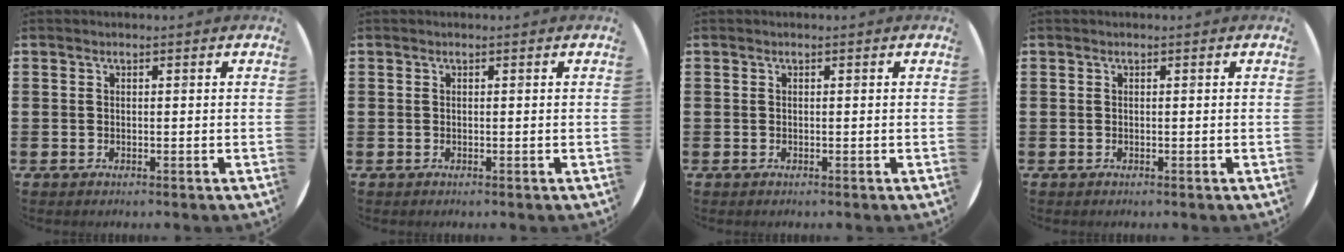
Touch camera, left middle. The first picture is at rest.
{"total": 0.0}
{"total": 0.0}
{"total": 0.0}